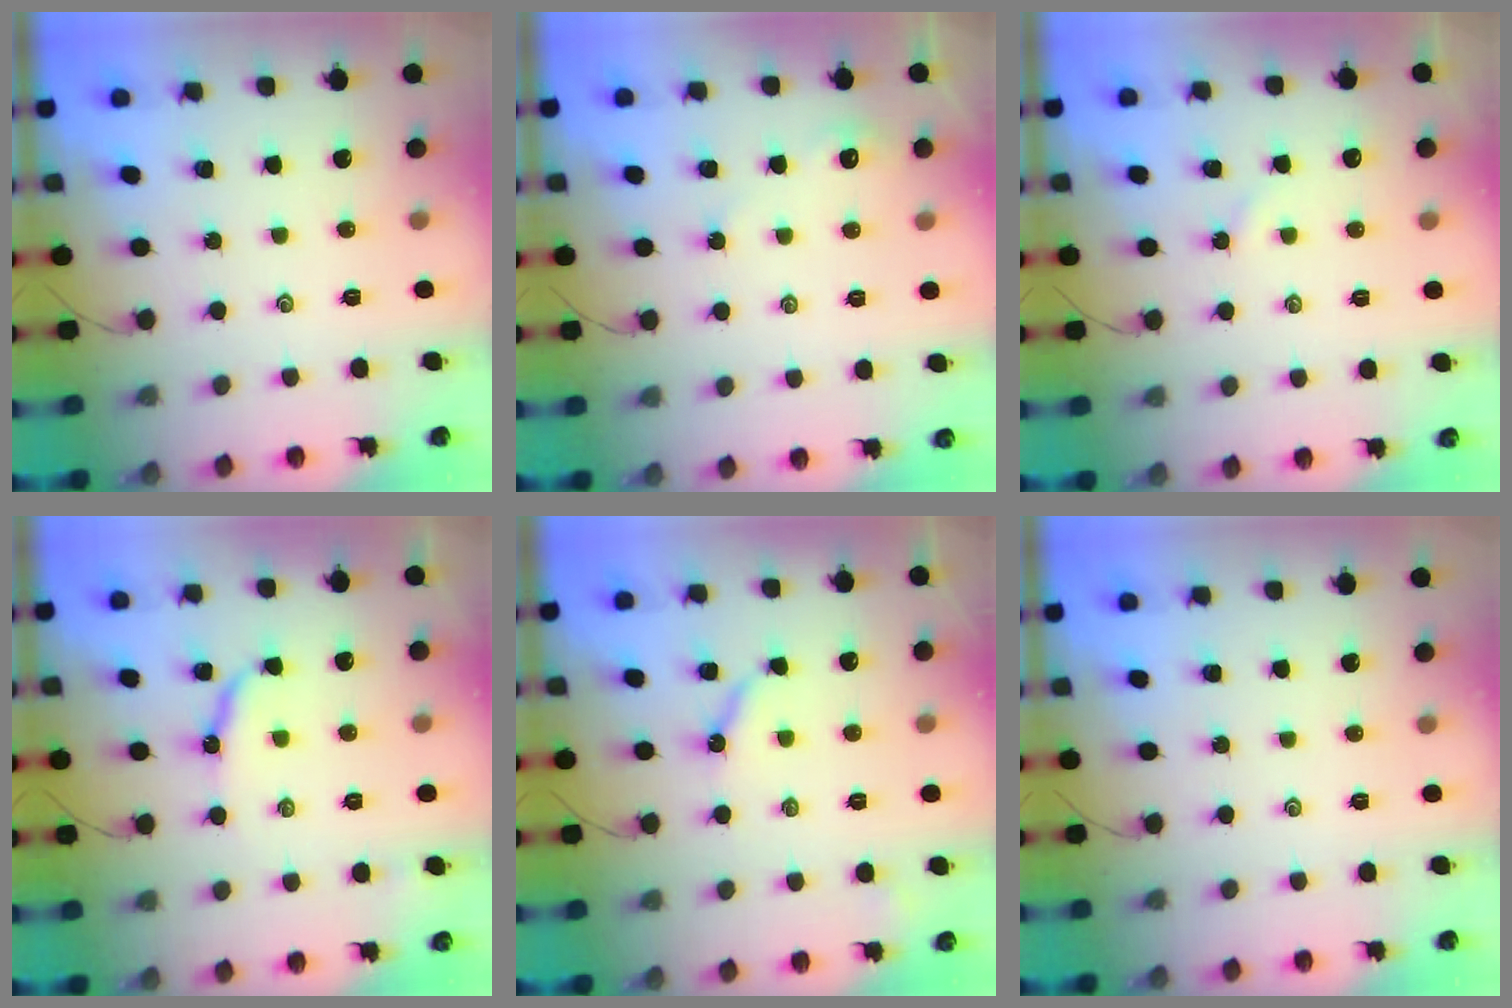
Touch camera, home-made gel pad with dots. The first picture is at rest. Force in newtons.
{"total": 2.6, "press": 2.5, "slide": 0.5}
{"total": 2.5, "press": 2.5, "slide": 0.4}
{"total": 7.0, "press": 7.0, "slide": 0.2}
{"total": 5.6, "press": 5.6, "slide": 0.5}
{"total": 0.0}